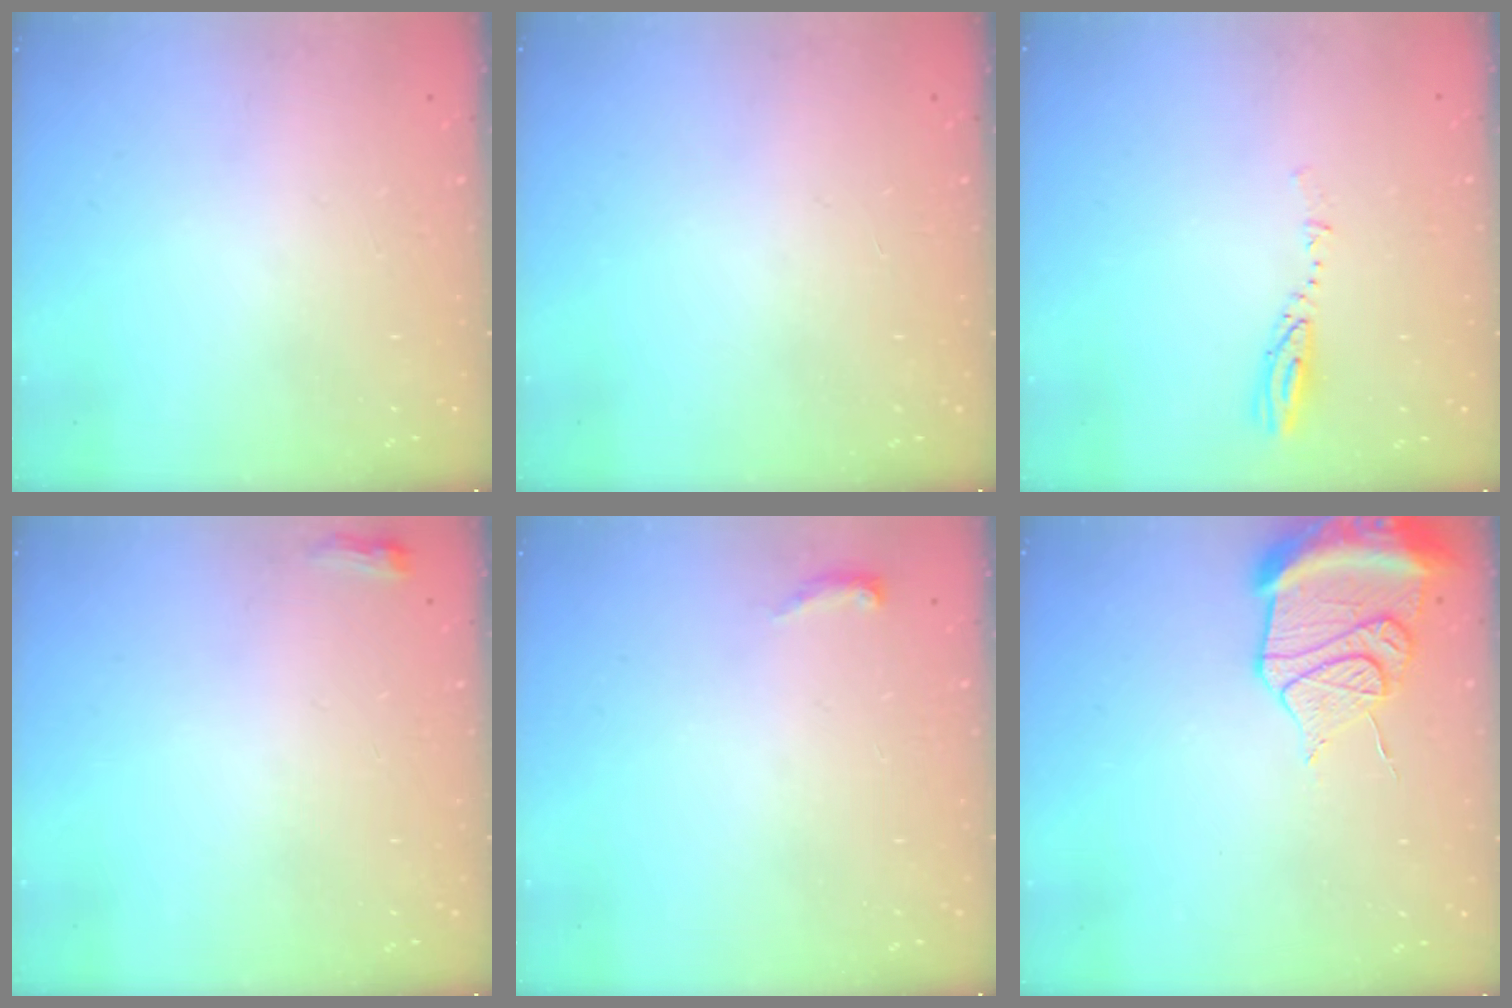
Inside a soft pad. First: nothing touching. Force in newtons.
{"total": 0.0}
{"total": 3.6, "press": 3.5, "slide": 0.5}
{"total": 3.5, "press": 3.4, "slide": 0.8}
{"total": 6.9, "press": 2.8, "slide": 6.3}
{"total": 15.7, "press": 14.5, "slide": 6.0}